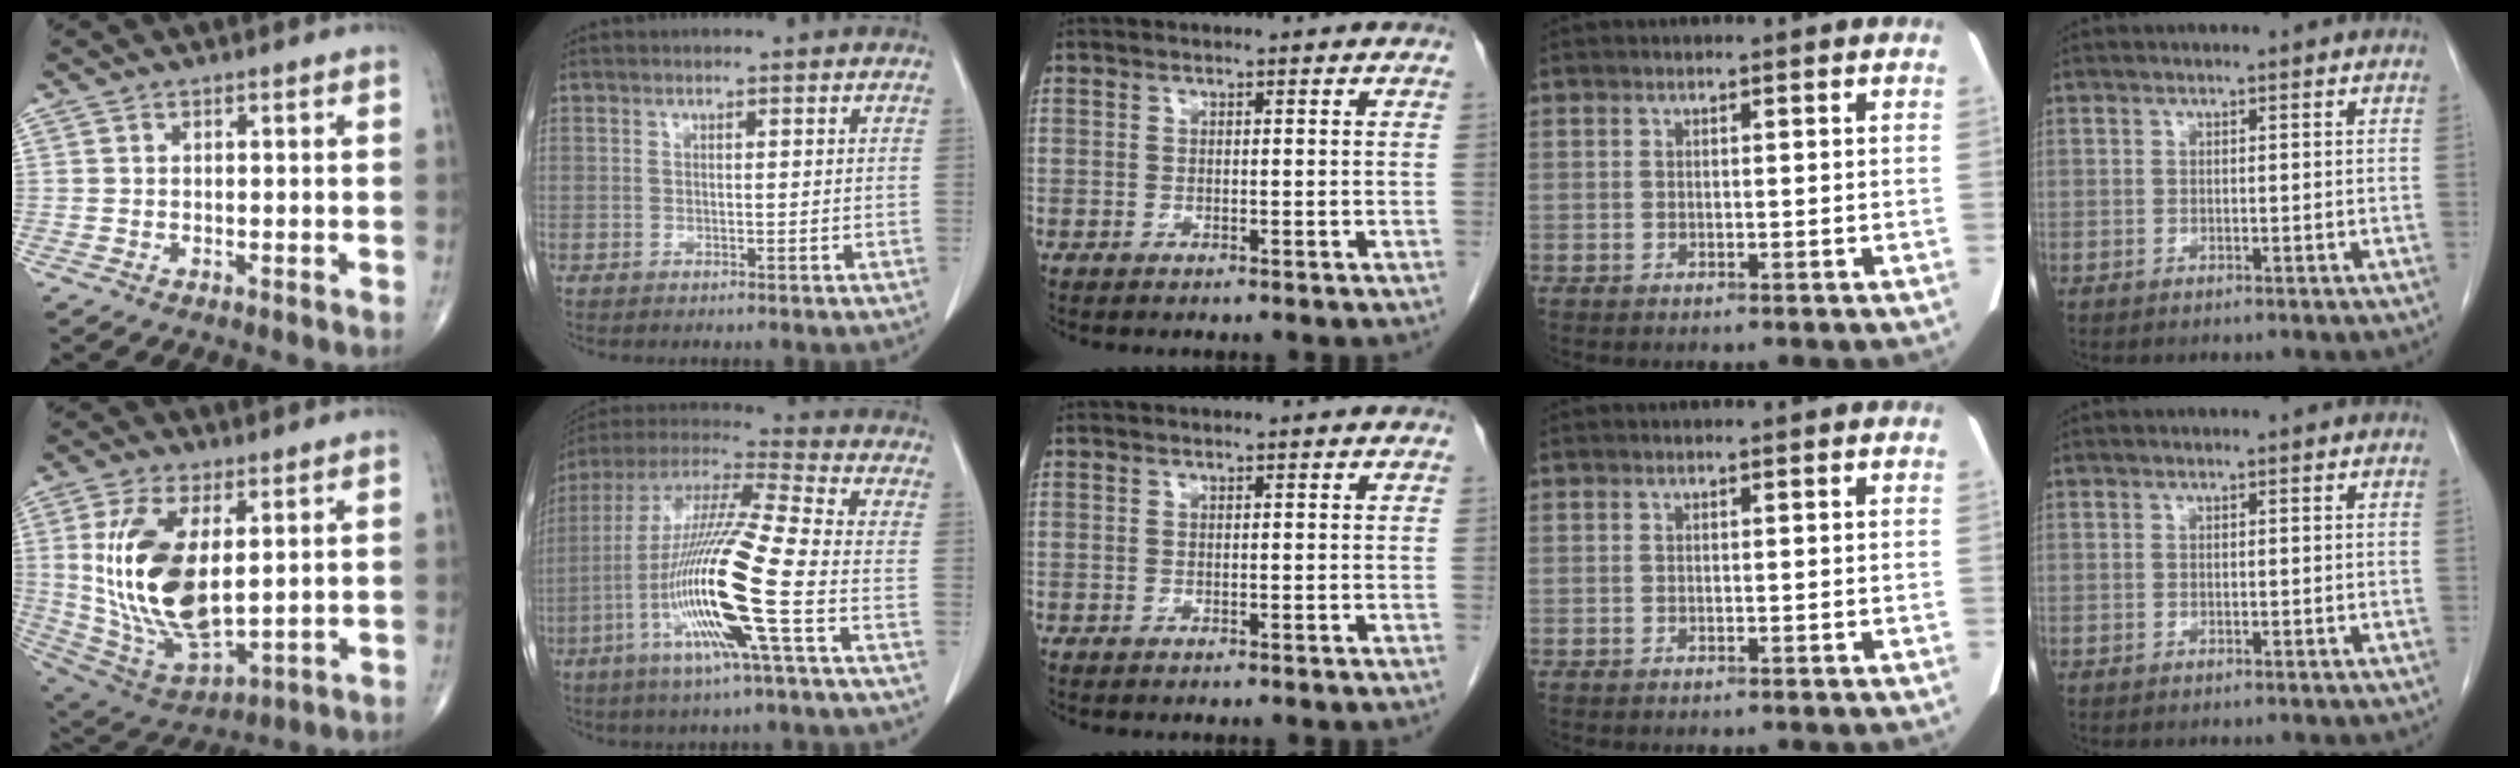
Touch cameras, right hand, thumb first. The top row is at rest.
{"thumb": {"total": 19.5, "force": [3.0, 9.4, 16.9], "torque": [-0.332, -0.024, 0.073]}, "index": {"total": 18.4, "force": [-5.7, -0.3, 17.5], "torque": [-0.354, -0.015, -0.118]}}